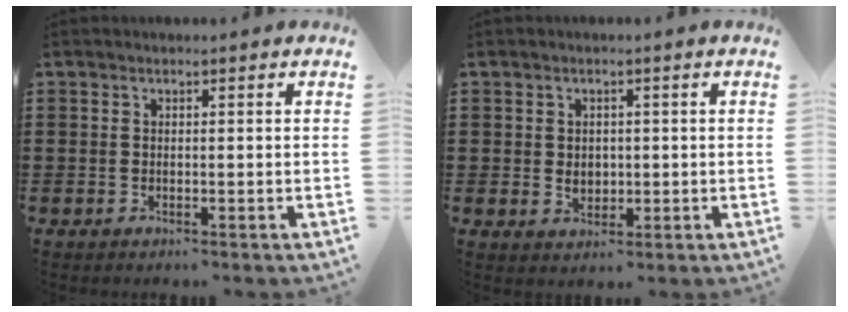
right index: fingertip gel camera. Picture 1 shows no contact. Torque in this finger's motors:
{"motor_torque": [1.09, 1.05, 0.07, 0.02]}